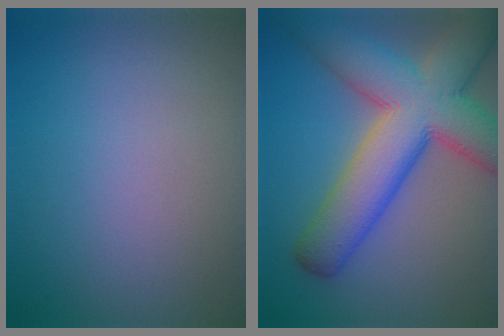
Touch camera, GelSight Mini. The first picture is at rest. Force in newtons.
{"total": 12.1, "press": 12.0, "slide": 0.5}